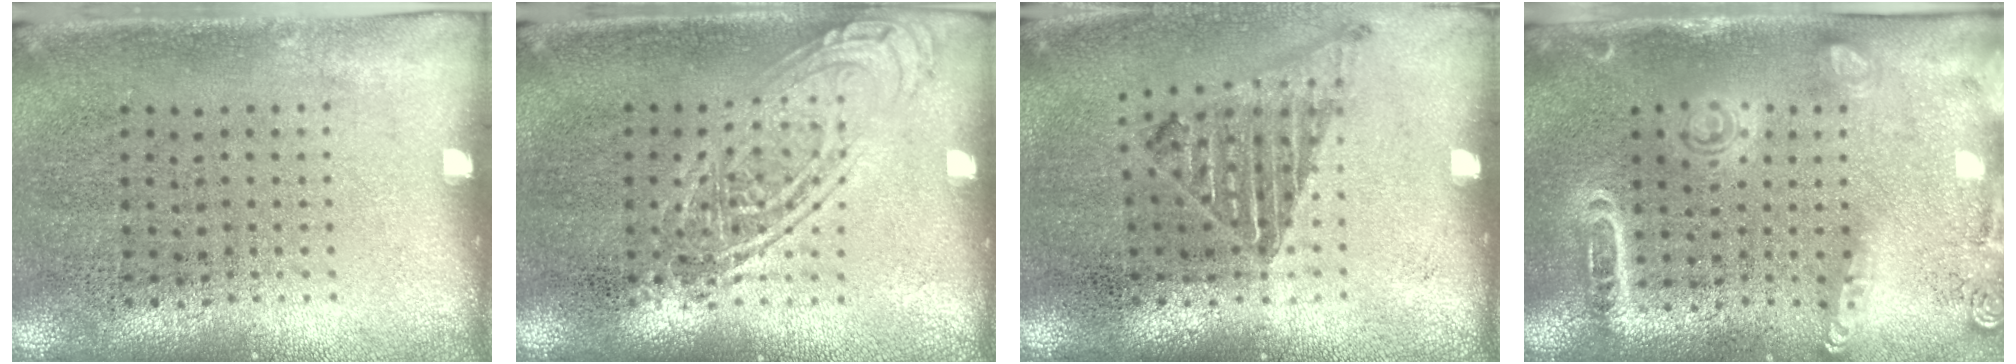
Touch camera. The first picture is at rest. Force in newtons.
{"total": 2.5, "press": 2.5, "slide": 0.3}
{"total": 1.0, "press": 1.0, "slide": 0.2}
{"total": 1.6, "press": 1.5, "slide": 0.4}